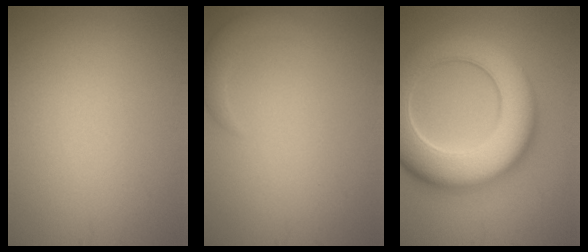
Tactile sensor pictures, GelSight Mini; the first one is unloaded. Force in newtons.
{"total": 2.2, "press": 2.2, "slide": 0.2}
{"total": 11.9, "press": 11.9, "slide": 0.3}